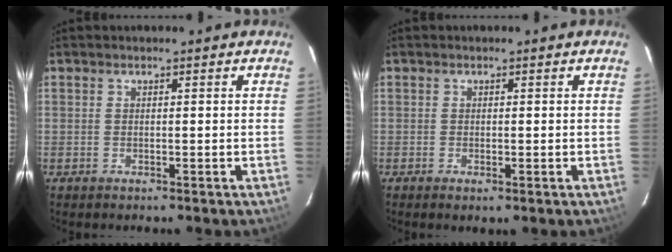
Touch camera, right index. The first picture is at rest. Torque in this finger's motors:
{"motor_torque": [0.95, -0.69, 0.30, 0.05]}